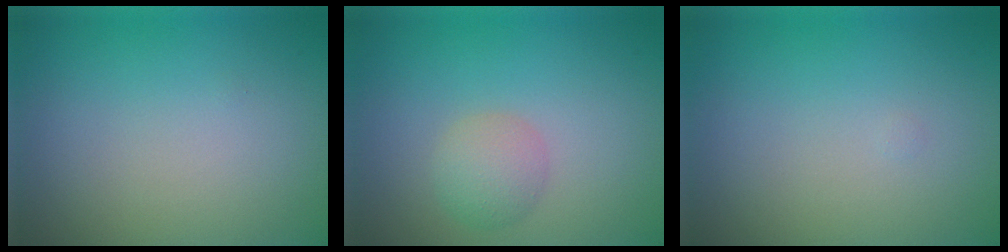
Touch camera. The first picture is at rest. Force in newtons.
{"total": 2.2, "press": 2.2, "slide": 0.0}
{"total": 0.0}